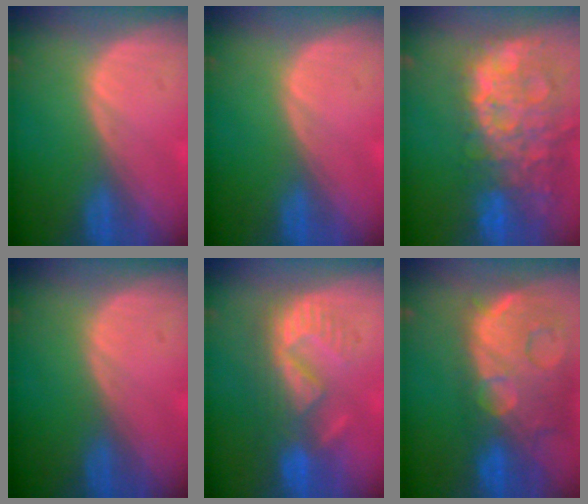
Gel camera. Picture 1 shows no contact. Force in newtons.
{"total": 0.0}
{"total": 14.3, "press": 11.6, "slide": 8.3}
{"total": 0.0}
{"total": 8.7, "press": 8.2, "slide": 3.0}
{"total": 14.8, "press": 12.0, "slide": 8.7}